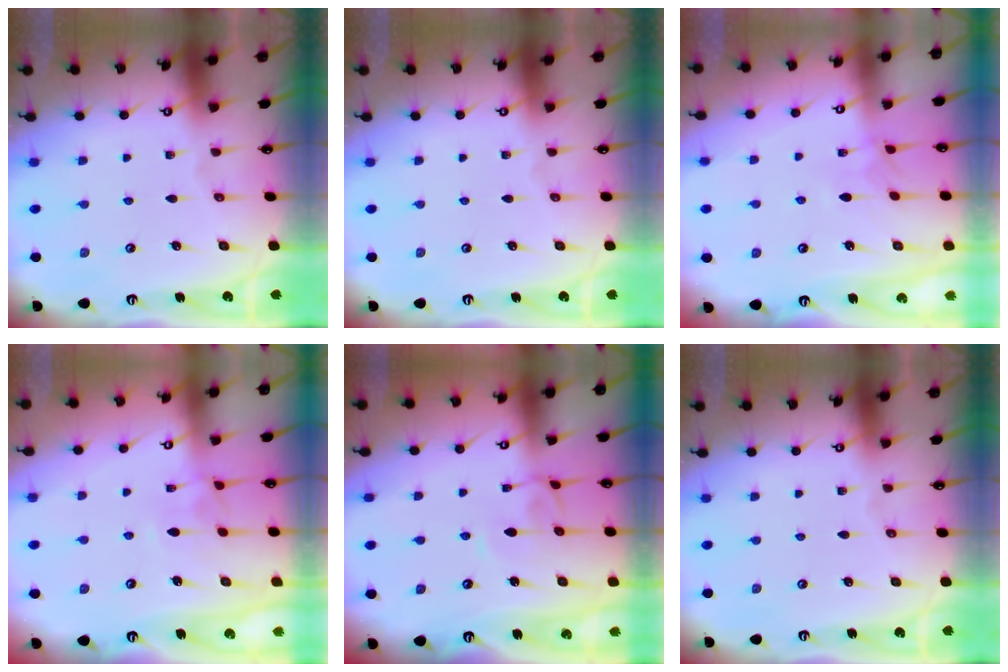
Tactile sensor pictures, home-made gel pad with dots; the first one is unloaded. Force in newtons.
{"total": 0.0}
{"total": 2.1, "press": 2.1, "slide": 0.4}
{"total": 1.5, "press": 1.4, "slide": 0.5}
{"total": 3.3, "press": 3.3, "slide": 0.1}
{"total": 0.0}